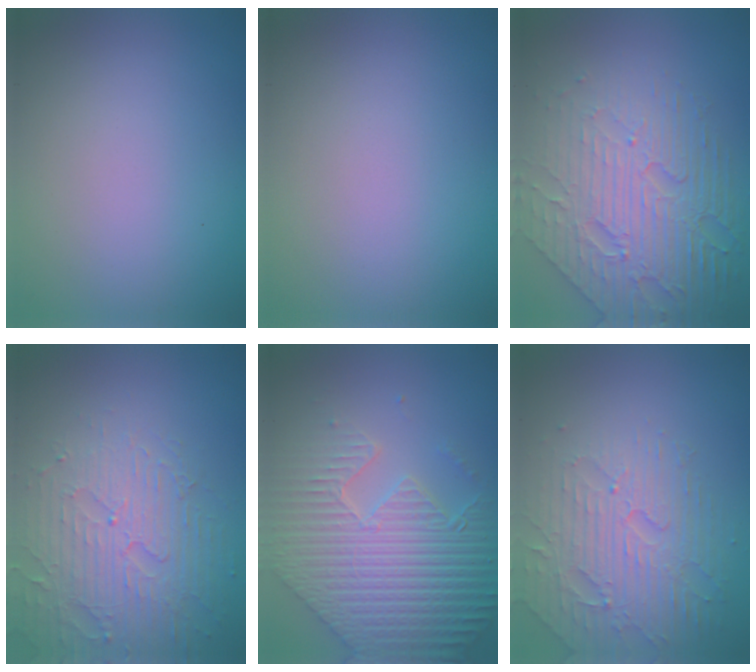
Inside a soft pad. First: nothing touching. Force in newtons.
{"total": 0.0}
{"total": 8.1, "press": 5.6, "slide": 5.9}
{"total": 4.5, "press": 4.3, "slide": 1.3}
{"total": 9.2, "press": 6.5, "slide": 6.5}
{"total": 4.4, "press": 4.1, "slide": 1.4}